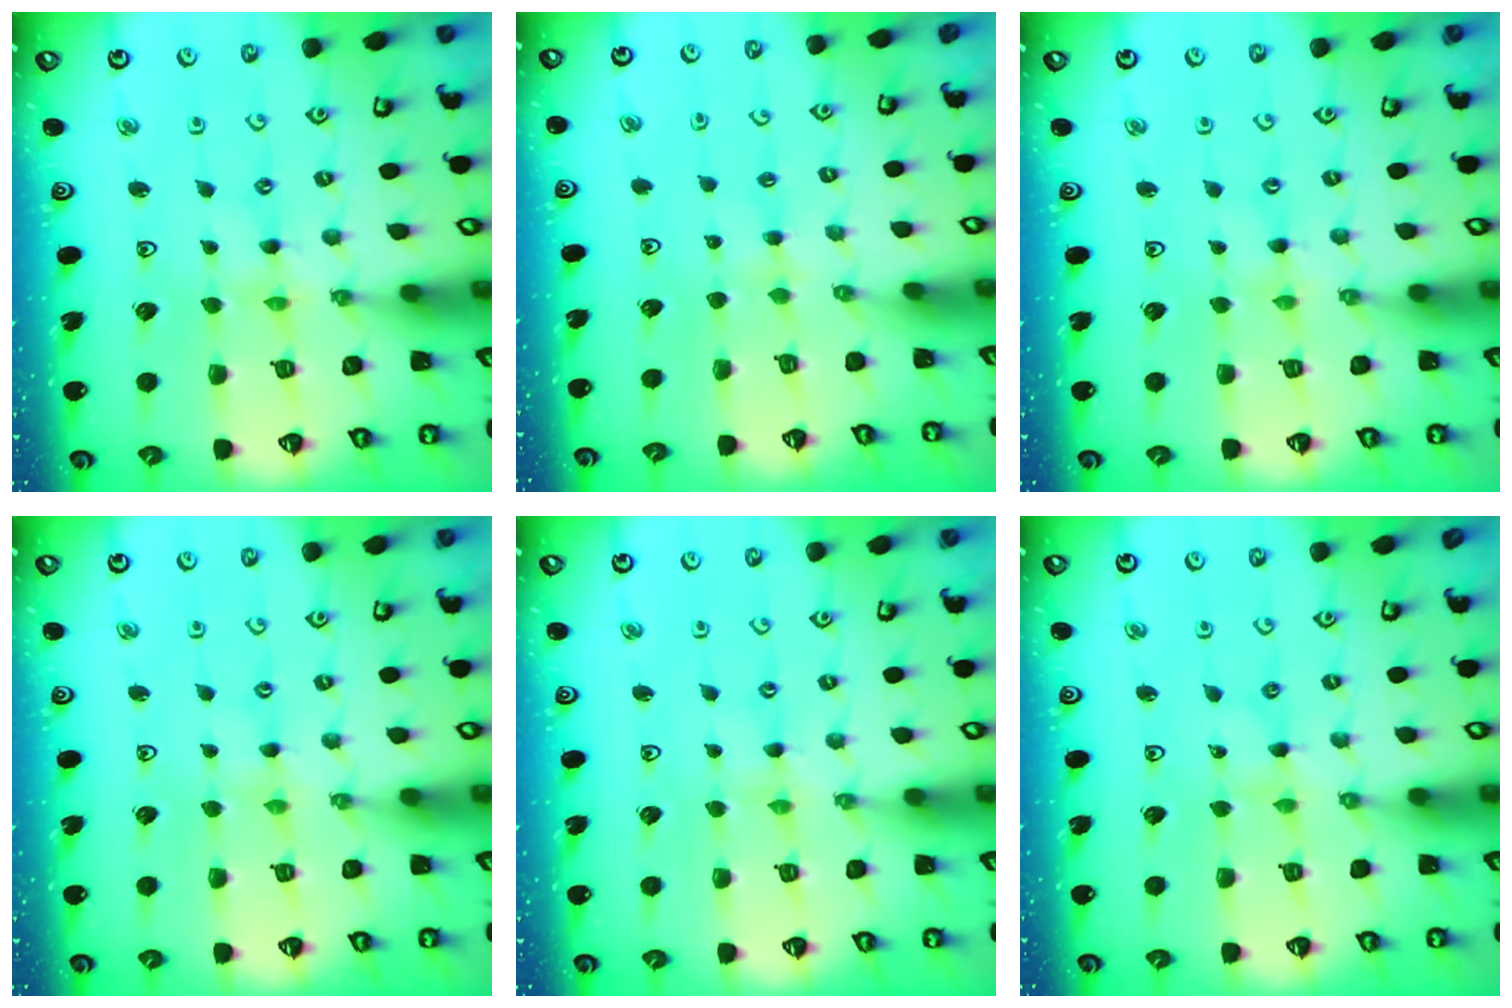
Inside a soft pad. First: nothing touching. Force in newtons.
{"total": 1.6, "press": 1.5, "slide": 0.4}
{"total": 0.0}
{"total": 0.8, "press": 0.8, "slide": 0.1}
{"total": 1.2, "press": 1.1, "slide": 0.2}
{"total": 0.0}